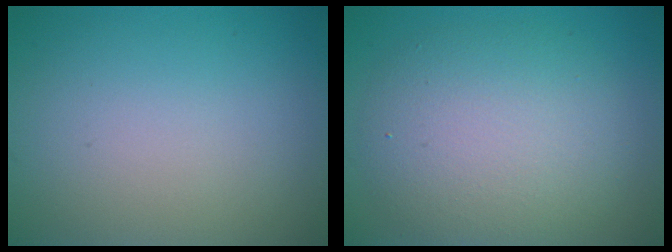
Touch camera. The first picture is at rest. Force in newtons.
{"total": 6.7, "press": 6.7, "slide": 0.9}